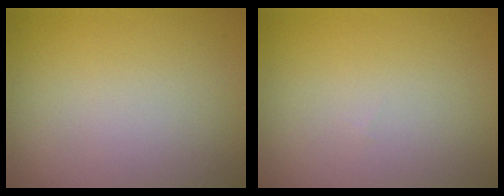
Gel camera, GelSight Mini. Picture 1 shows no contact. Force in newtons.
{"total": 0.0}